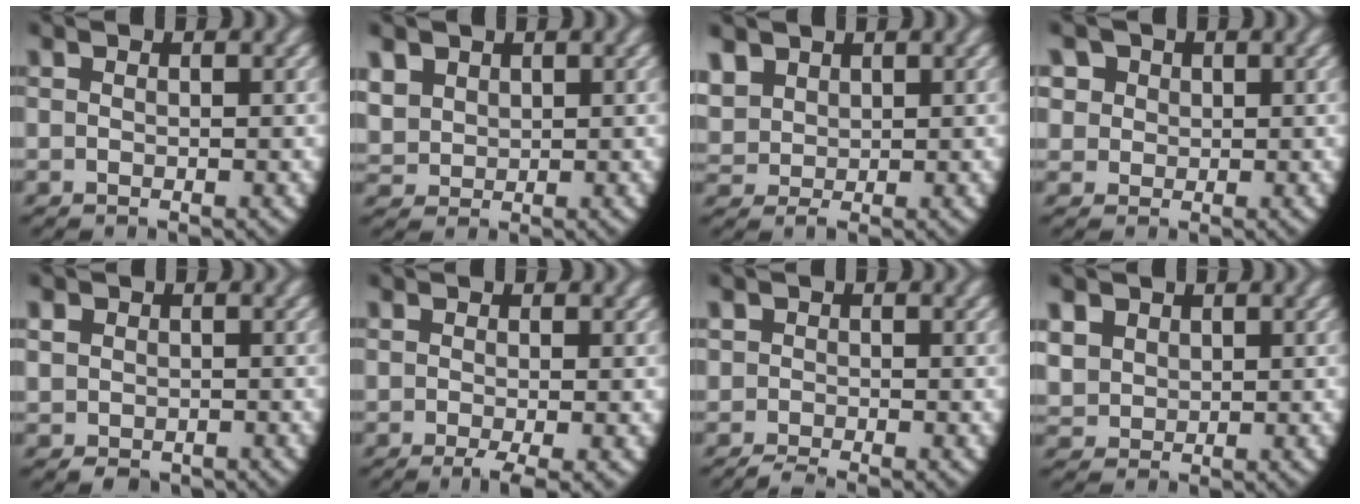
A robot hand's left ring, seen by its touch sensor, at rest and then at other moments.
{"total": 3.2, "force": [1.2, 2.7, 1.2], "torque": [-0.044, -0.011, 0.037]}
{"total": 3.0, "force": [1.3, 2.4, 1.3], "torque": [-0.041, -0.012, 0.037]}
{"total": 6.3, "force": [2.0, 5.4, 2.4], "torque": [-0.071, 0.001, 0.031]}
{"total": 2.7, "force": [-0.6, 2.5, 0.8], "torque": [-0.032, -0.017, 0.001]}
{"total": 2.9, "force": [-1.5, 0.9, 2.3], "torque": [-0.040, -0.013, -0.019]}
{"total": 1.9, "force": [-1.3, 1.3, 0.4], "torque": [-0.008, -0.007, -0.022]}
{"total": 3.6, "force": [1.2, 3.1, 1.4], "torque": [-0.048, -0.010, 0.034]}